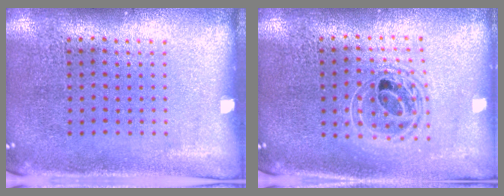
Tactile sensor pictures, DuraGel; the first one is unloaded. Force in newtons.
{"total": 1.6, "press": 1.3, "slide": 0.9}